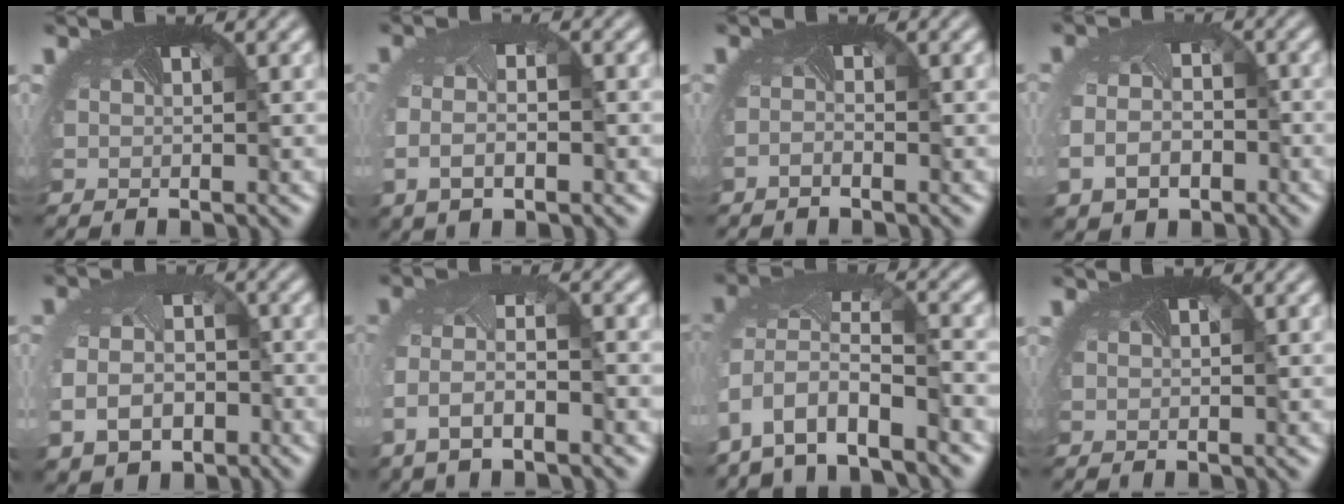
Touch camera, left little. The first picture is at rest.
{"total": 3.7, "force": [-0.5, 2.0, 3.2], "torque": [-0.081, -0.007, -0.009]}
{"total": 0.7, "force": [-0.7, -0.2, 0.0], "torque": [-0.013, -0.006, -0.017]}
{"total": 5.3, "force": [-1.9, 4.1, 2.7], "torque": [-0.071, -0.036, -0.020]}
{"total": 6.6, "force": [-2.3, 5.1, 3.5], "torque": [-0.084, -0.038, -0.020]}
{"total": 4.6, "force": [-1.9, 2.0, 3.7], "torque": [-0.099, -0.007, -0.040]}
{"total": 7.4, "force": [-5.3, 3.3, 4.1], "torque": [-0.099, -0.021, -0.085]}
{"total": 0.0}